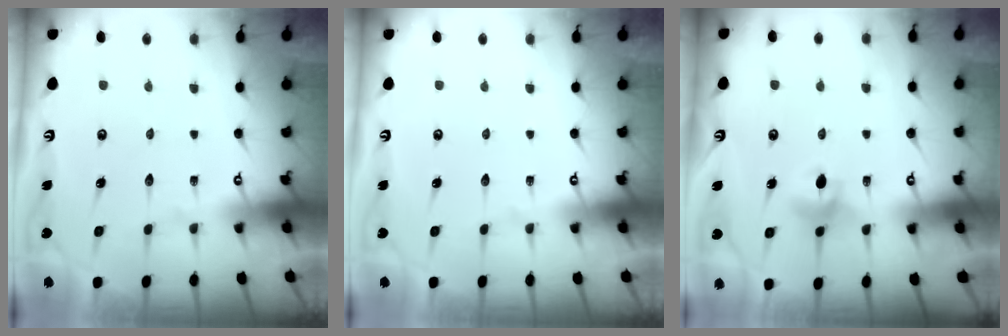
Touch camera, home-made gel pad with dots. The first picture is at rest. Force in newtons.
{"total": 0.0}
{"total": 5.4, "press": 5.4, "slide": 0.6}